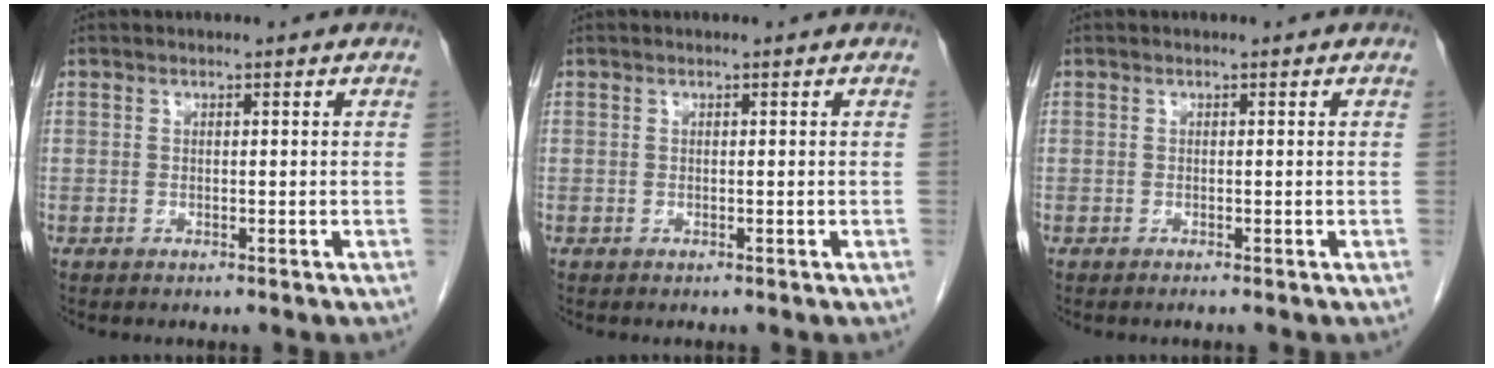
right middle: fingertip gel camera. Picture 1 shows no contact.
{"total": 0.0}
{"total": 0.0}